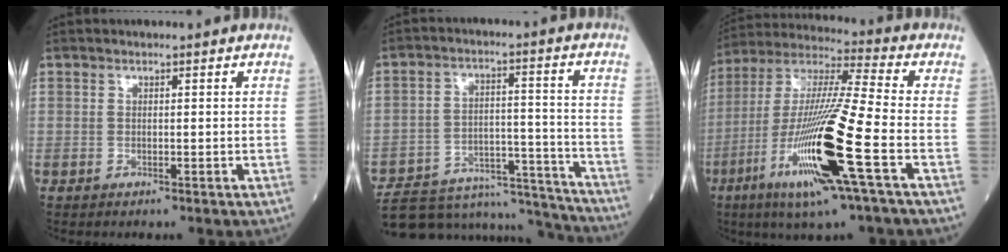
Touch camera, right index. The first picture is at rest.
{"total": 22.0, "force": [-20.8, 4.1, 5.9], "torque": [-0.091, 0.023, -0.304]}
{"total": 22.0, "force": [-7.9, 0.9, 20.5], "torque": [-0.436, -0.041, -0.154]}